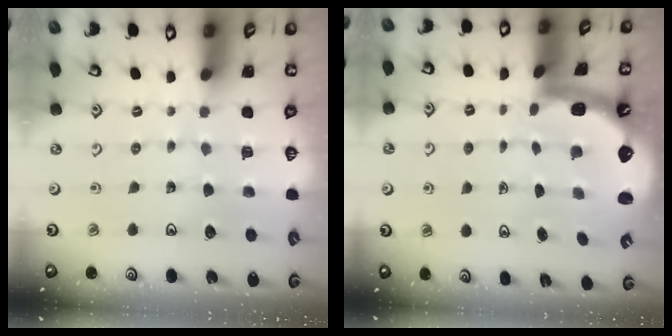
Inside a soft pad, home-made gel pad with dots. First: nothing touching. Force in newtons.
{"total": 1.5, "press": 1.4, "slide": 0.6}